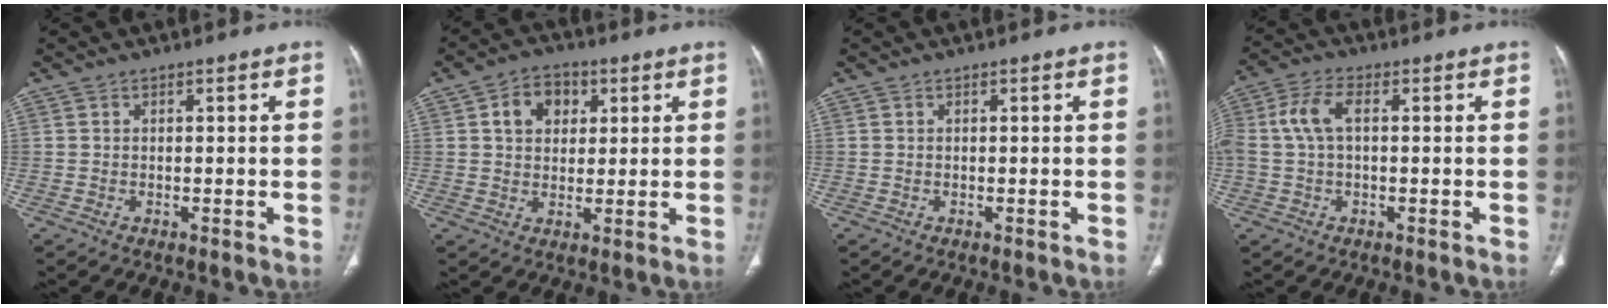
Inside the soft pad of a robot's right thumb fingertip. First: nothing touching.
{"total": 7.5, "force": [2.6, 5.6, 4.3], "torque": [-0.040, 0.000, 0.038]}
{"total": 0.0}
{"total": 6.9, "force": [0.8, 3.8, 5.7], "torque": [-0.136, 0.025, 0.012]}